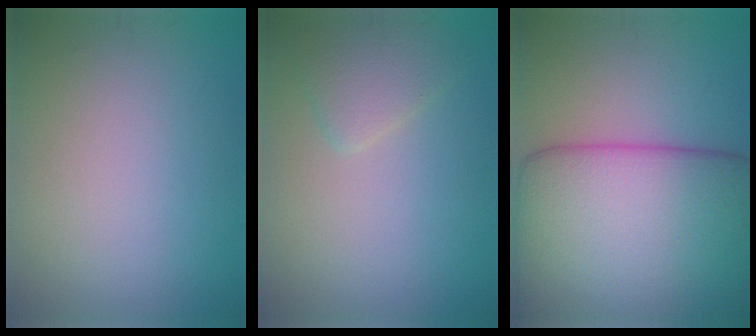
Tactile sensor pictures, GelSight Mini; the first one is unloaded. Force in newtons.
{"total": 2.4, "press": 2.4, "slide": 0.2}
{"total": 17.0, "press": 17.0, "slide": 0.5}